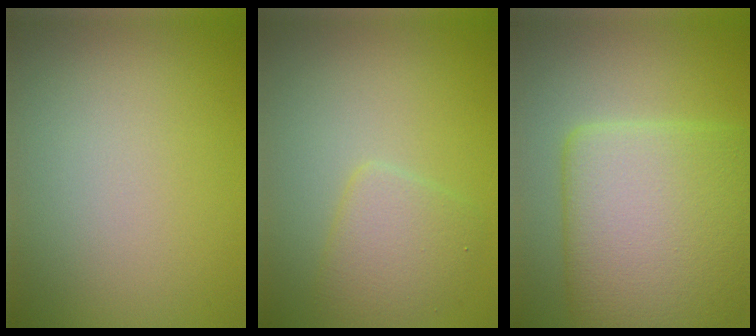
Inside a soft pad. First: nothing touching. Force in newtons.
{"total": 3.0, "press": 3.0, "slide": 0.2}
{"total": 10.0, "press": 10.0, "slide": 0.3}